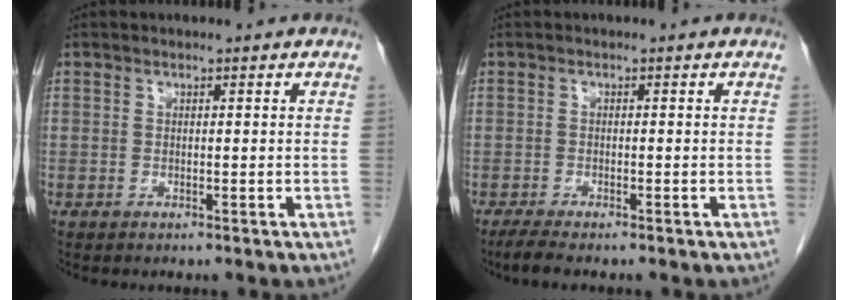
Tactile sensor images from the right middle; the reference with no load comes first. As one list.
[{"total": 2.6, "force": [-2.1, 0.2, 1.5], "torque": [-0.032, -0.008, -0.037]}]